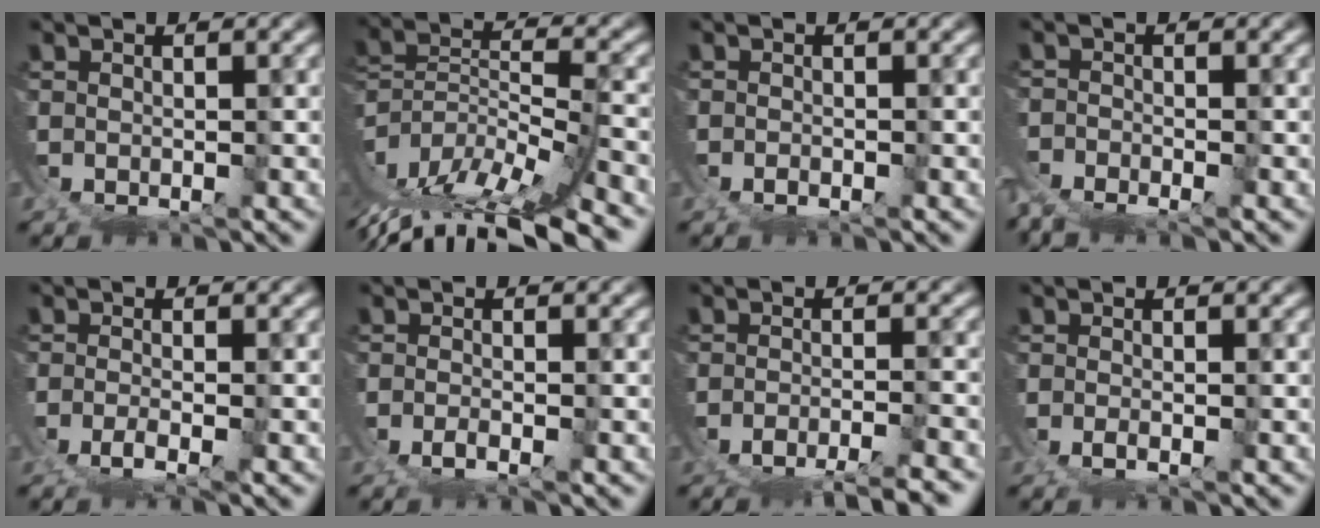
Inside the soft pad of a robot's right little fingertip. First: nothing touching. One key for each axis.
{"total": 11.8, "fx": -6.8, "fy": 6.1, "fz": 7.3, "tx": -0.169, "ty": -0.047, "tz": -0.098}
{"total": 0.9, "fx": -0.9, "fy": 0.0, "fz": 0.1, "tx": 0.003, "ty": -0.002, "tz": -0.019}
{"total": 3.1, "fx": -2.7, "fy": 1.4, "fz": 0.9, "tx": -0.013, "ty": -0.011, "tz": -0.051}
{"total": 2.2, "fx": -1.7, "fy": 0.1, "fz": 1.4, "tx": -0.022, "ty": -0.006, "tz": -0.037}
{"total": 1.5, "fx": -1.4, "fy": 0.0, "fz": 0.7, "tx": -0.006, "ty": -0.001, "tz": -0.032}
{"total": 5.4, "fx": -4.6, "fy": 1.1, "fz": 2.4, "tx": -0.028, "ty": 0.001, "tz": -0.085}
{"total": 1.1, "fx": -0.9, "fy": -0.1, "fz": 0.6, "tx": -0.006, "ty": -0.002, "tz": -0.022}